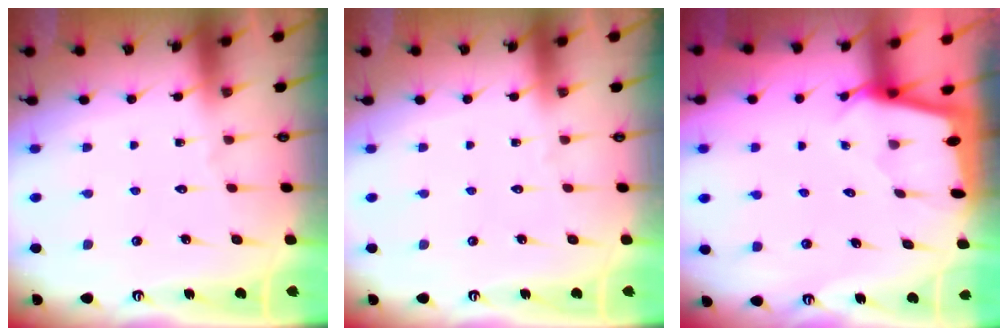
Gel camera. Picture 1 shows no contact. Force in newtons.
{"total": 0.0}
{"total": 1.6, "press": 1.6, "slide": 0.2}